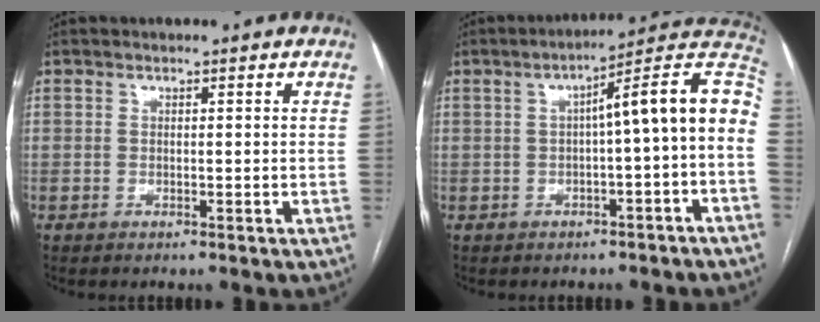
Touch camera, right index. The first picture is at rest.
{"total": 12.5, "force": [-0.4, 0.8, 12.5], "torque": [-0.168, 0.044, -0.011]}